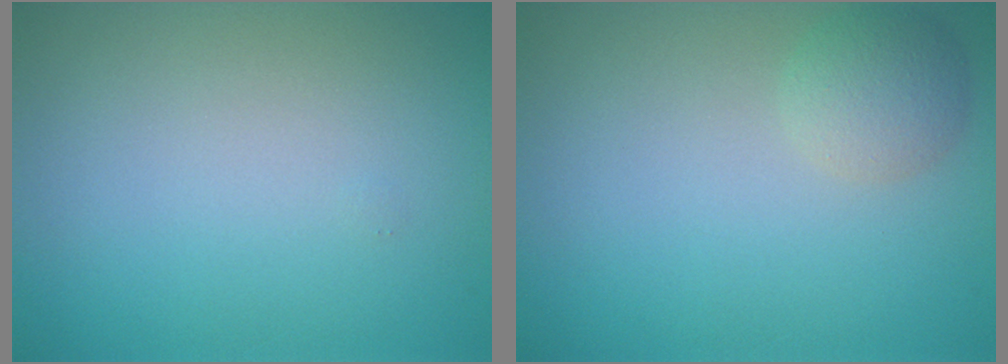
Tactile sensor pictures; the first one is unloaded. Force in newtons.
{"total": 2.1, "press": 2.1, "slide": 0.1}